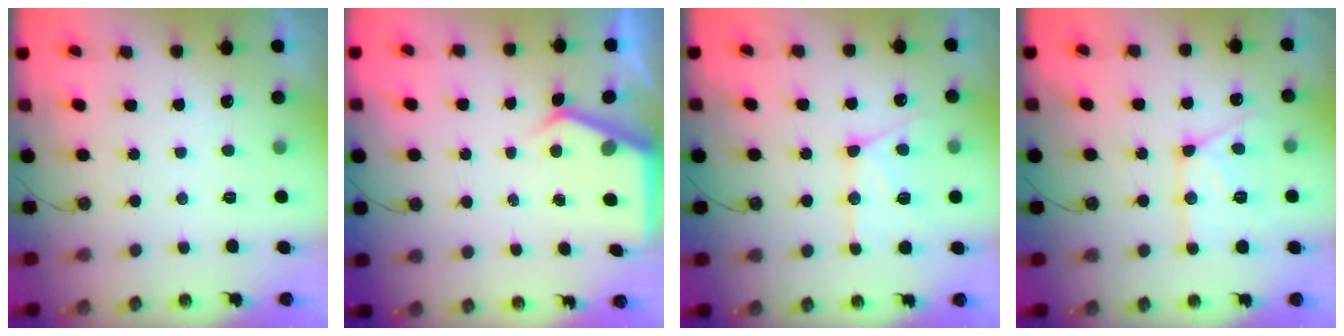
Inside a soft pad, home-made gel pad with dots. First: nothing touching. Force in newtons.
{"total": 4.3, "press": 4.3, "slide": 0.5}
{"total": 14.0, "press": 14.0, "slide": 1.4}
{"total": 14.7, "press": 14.6, "slide": 1.5}